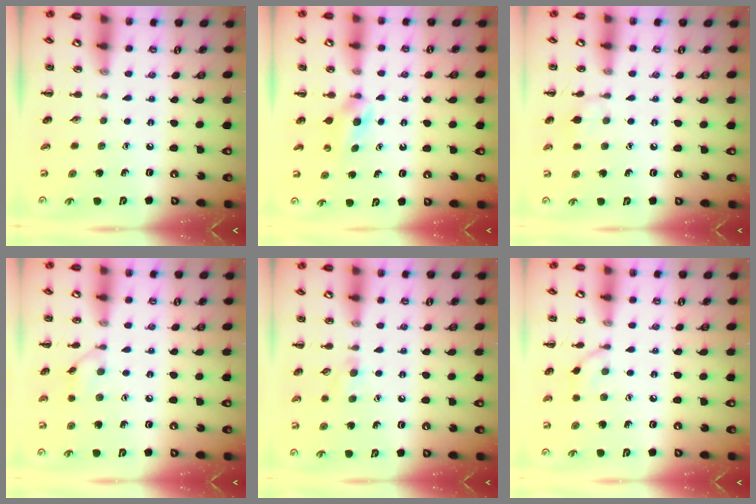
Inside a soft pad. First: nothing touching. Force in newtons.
{"total": 3.7, "press": 3.5, "slide": 1.4}
{"total": 6.3, "press": 6.0, "slide": 2.1}
{"total": 5.5, "press": 5.2, "slide": 1.7}
{"total": 5.3, "press": 5.0, "slide": 1.9}
{"total": 5.2, "press": 5.1, "slide": 1.2}